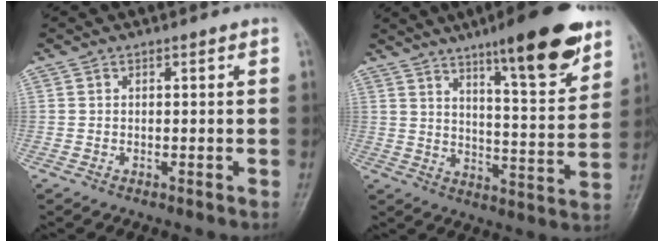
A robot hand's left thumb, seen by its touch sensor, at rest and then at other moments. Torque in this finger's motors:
{"motor_torque": [1.16, -0.17, 1.52, -1.25, 0.05]}